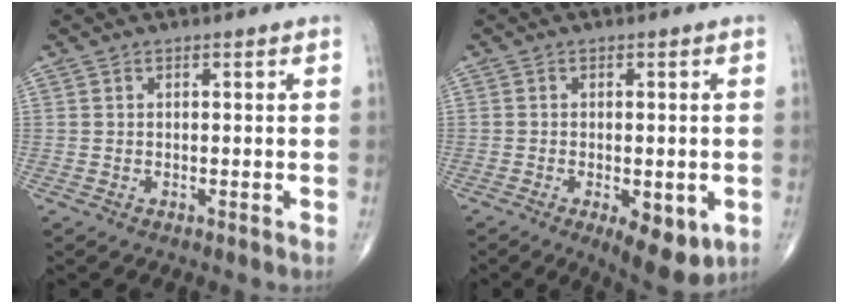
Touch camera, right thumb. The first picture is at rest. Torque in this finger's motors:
{"motor_torque": [0.14, 0.36, 0.18, -0.10, 0.05]}